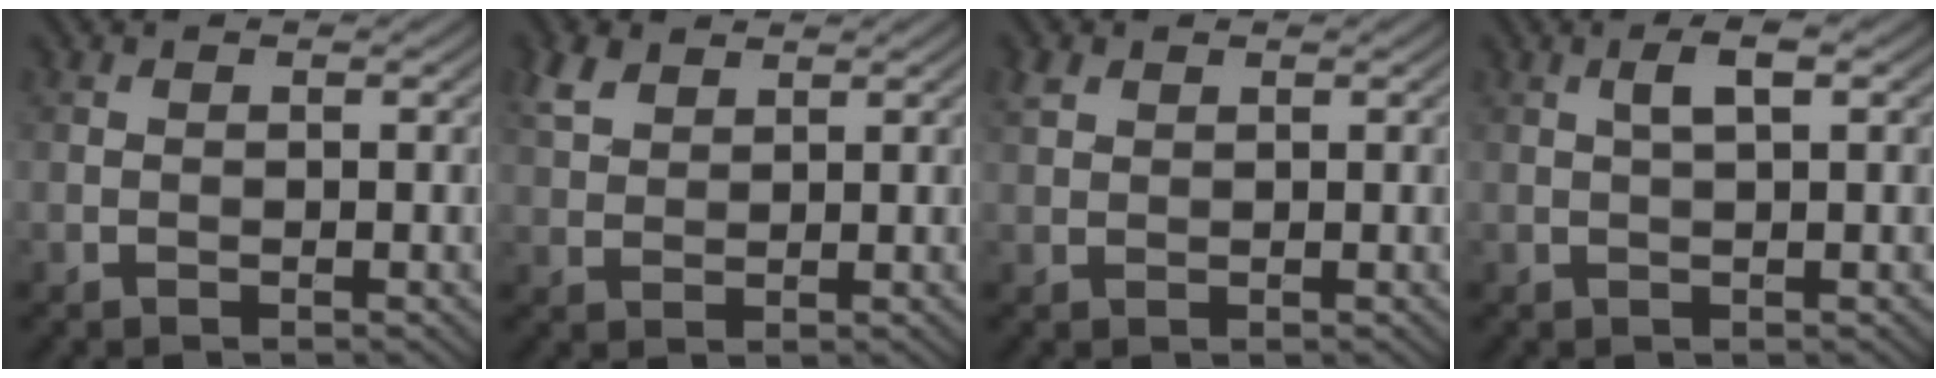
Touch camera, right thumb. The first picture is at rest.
{"total": 3.5, "force": [2.3, 2.0, 1.9], "torque": [-0.047, 0.008, 0.048]}
{"total": 1.7, "force": [1.0, 1.1, 0.8], "torque": [-0.021, 0.006, 0.021]}
{"total": 2.5, "force": [0.8, 0.5, 2.3], "torque": [-0.042, 0.009, 0.012]}